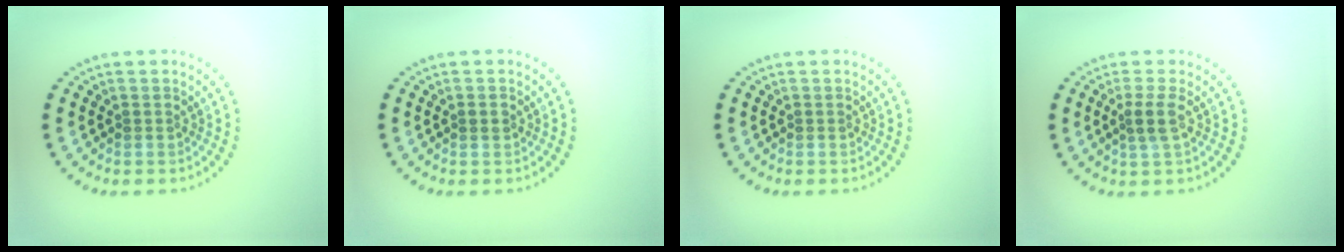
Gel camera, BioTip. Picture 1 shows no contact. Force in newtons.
{"total": 0.8, "press": 0.8, "slide": 0.2}
{"total": 0.0}
{"total": 1.8, "press": 1.4, "slide": 1.1}